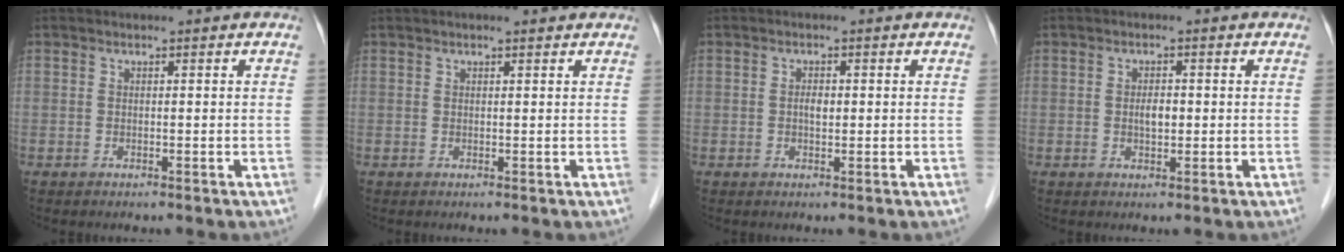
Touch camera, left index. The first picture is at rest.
{"total": 1.5, "force": [1.2, 0.3, 0.8], "torque": [-0.014, 0.013, 0.017]}
{"total": 1.5, "force": [0.1, 0.7, 1.3], "torque": [-0.024, 0.001, 0.001]}
{"total": 2.1, "force": [0.0, 1.0, 1.8], "torque": [-0.033, 0.001, 0.000]}